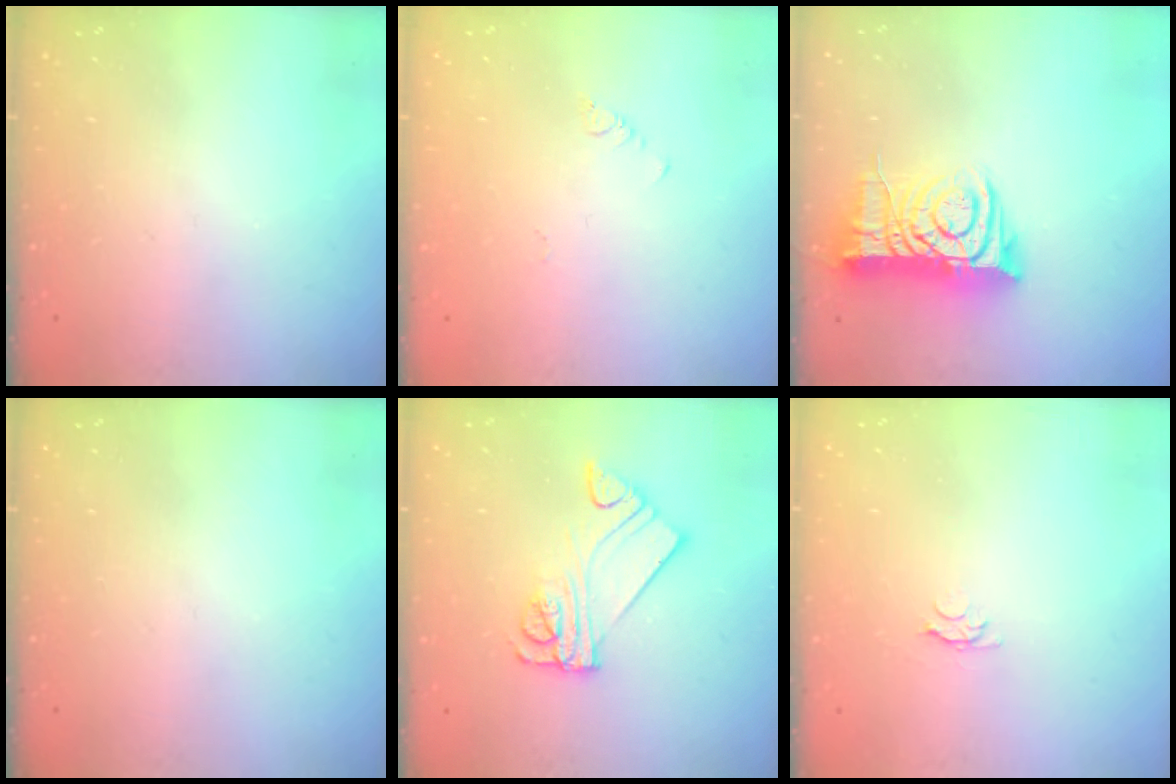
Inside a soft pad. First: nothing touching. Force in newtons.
{"total": 1.9, "press": 1.9, "slide": 0.4}
{"total": 12.5, "press": 12.4, "slide": 1.3}
{"total": 0.0}
{"total": 9.3, "press": 9.3, "slide": 0.9}
{"total": 3.3, "press": 3.2, "slide": 0.5}